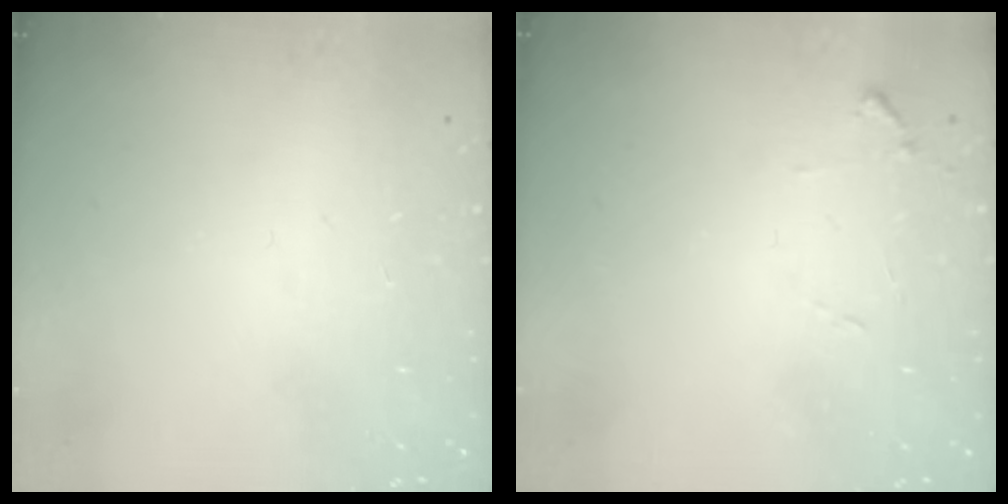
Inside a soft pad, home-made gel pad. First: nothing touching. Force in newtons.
{"total": 5.8, "press": 5.7, "slide": 0.4}